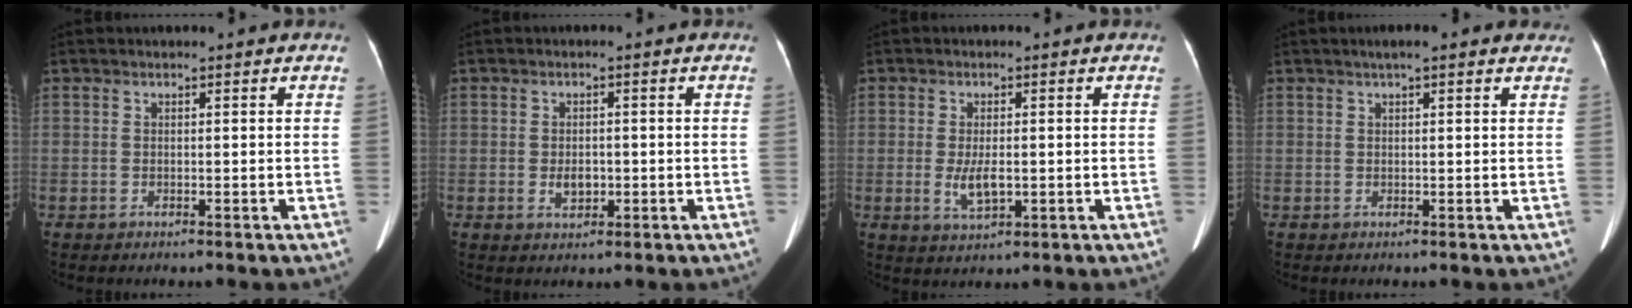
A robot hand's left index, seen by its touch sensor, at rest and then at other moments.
{"total": 2.7, "force": [-0.6, 1.7, 1.9], "torque": [-0.032, 0.003, -0.004]}
{"total": 4.1, "force": [-0.6, 1.5, 3.8], "torque": [-0.076, -0.008, -0.006]}
{"total": 4.9, "force": [3.6, 1.0, 3.2], "torque": [-0.039, 0.029, 0.045]}